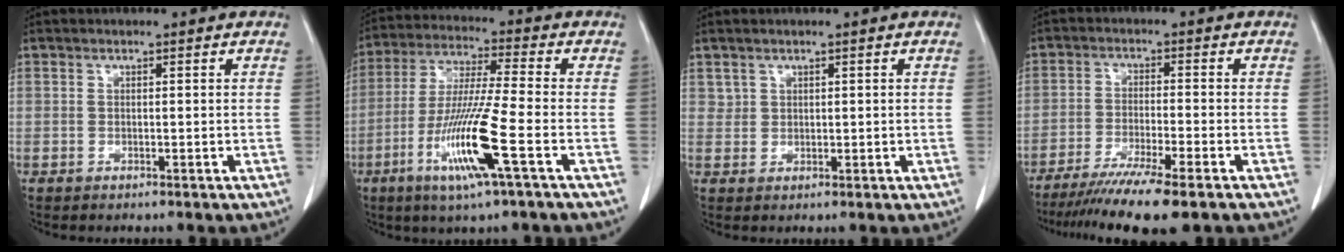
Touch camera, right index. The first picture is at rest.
{"total": 13.1, "force": [-4.9, -0.6, 12.2], "torque": [-0.242, -0.021, -0.096]}
{"total": 1.4, "force": [0.9, 1.0, 0.0], "torque": [0.011, 0.003, 0.014]}
{"total": 11.2, "force": [-8.6, -0.2, 7.3], "torque": [-0.113, -0.030, -0.136]}